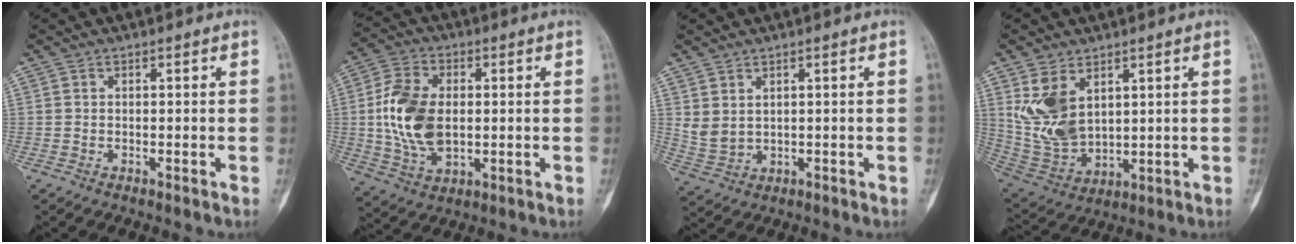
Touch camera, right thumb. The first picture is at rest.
{"total": 13.8, "force": [0.3, 8.6, 10.8], "torque": [-0.207, 0.001, 0.011]}
{"total": 3.9, "force": [1.5, 2.5, 2.6], "torque": [-0.043, -0.008, 0.044]}
{"total": 11.6, "force": [4.2, 7.1, 8.1], "torque": [-0.150, -0.021, 0.107]}